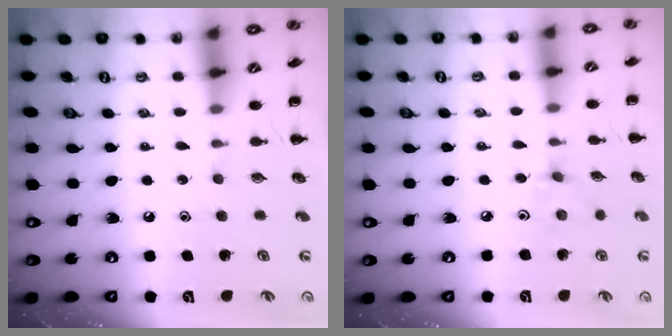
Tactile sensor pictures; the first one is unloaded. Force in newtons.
{"total": 3.0, "press": 2.8, "slide": 0.9}